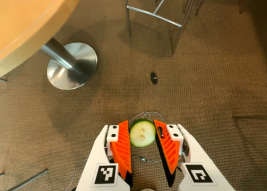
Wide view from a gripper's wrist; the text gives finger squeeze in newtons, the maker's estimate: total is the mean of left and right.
{"total": 9.9, "left": 9.6, "right": 10.2}